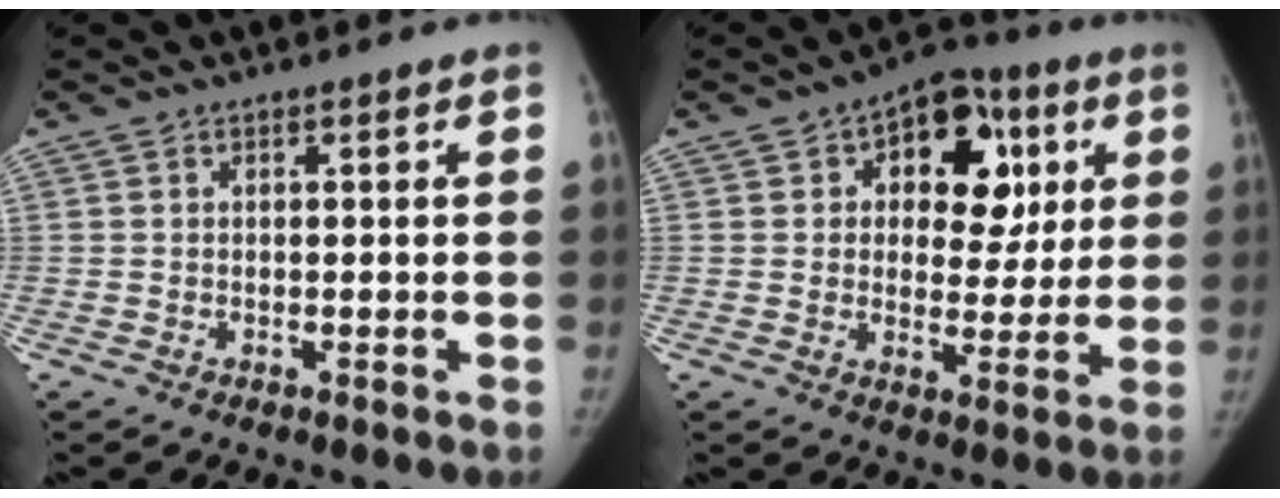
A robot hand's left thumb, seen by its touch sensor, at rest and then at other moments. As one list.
[{"total": 15.4, "force": [4.7, 10.2, 10.5], "torque": [-0.076, 0.006, 0.065]}]